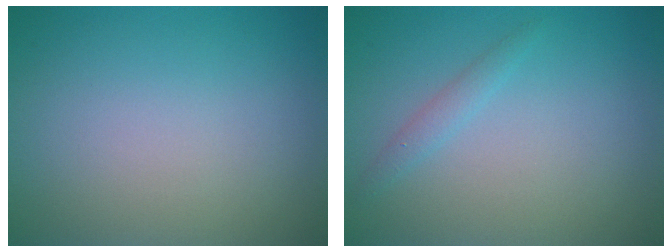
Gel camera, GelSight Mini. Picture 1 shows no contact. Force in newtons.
{"total": 1.1, "press": 1.1, "slide": 0.0}